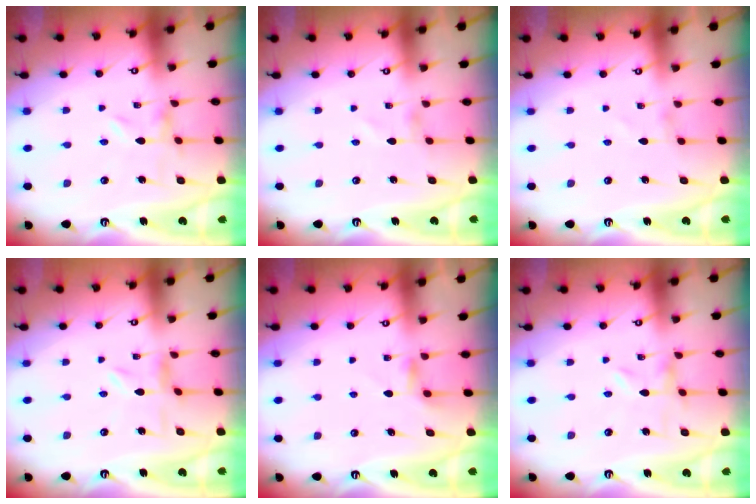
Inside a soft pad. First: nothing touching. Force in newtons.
{"total": 0.5, "press": 0.5, "slide": 0.1}
{"total": 0.8, "press": 0.8, "slide": 0.0}
{"total": 2.6, "press": 2.5, "slide": 0.4}
{"total": 3.0, "press": 2.9, "slide": 0.5}
{"total": 0.0}